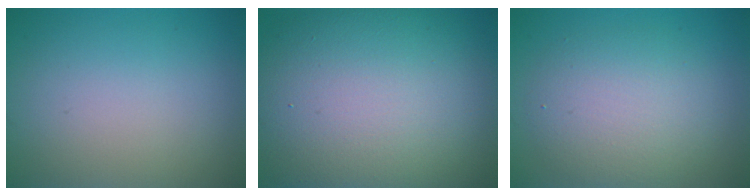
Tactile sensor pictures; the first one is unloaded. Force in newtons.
{"total": 15.4, "press": 15.4, "slide": 0.7}
{"total": 4.5, "press": 4.5, "slide": 0.1}